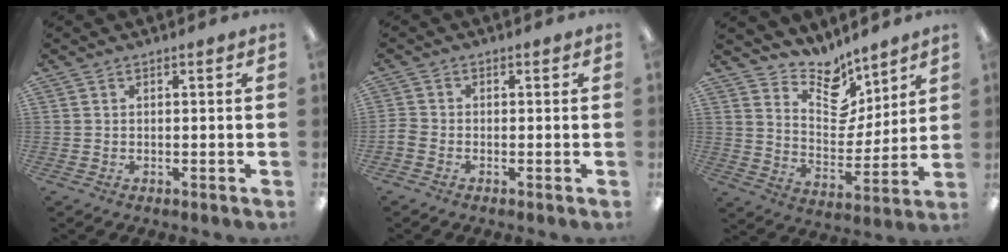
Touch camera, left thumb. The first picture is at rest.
{"total": 1.7, "force": [-0.9, 1.2, 0.7], "torque": [-0.012, 0.003, -0.017]}
{"total": 11.0, "force": [9.1, 5.3, 3.1], "torque": [-0.054, -0.078, 0.172]}